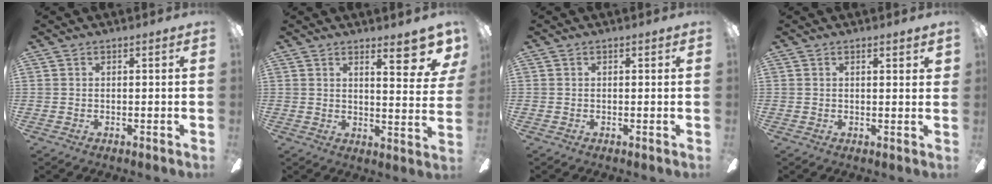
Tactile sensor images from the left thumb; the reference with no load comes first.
{"total": 9.8, "force": [6.2, 2.3, 7.3], "torque": [-0.078, -0.047, 0.094]}
{"total": 0.0}
{"total": 1.8, "force": [1.0, 0.5, 1.4], "torque": [-0.022, -0.002, 0.016]}